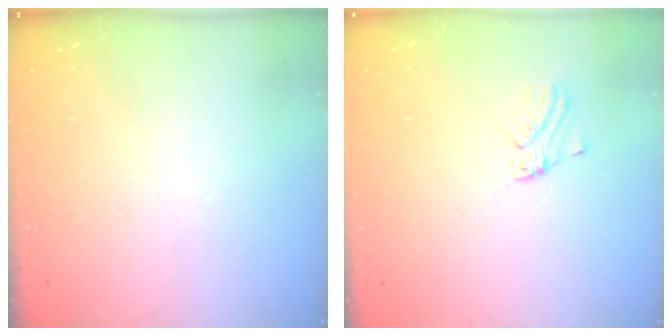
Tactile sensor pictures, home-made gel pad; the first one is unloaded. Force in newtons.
{"total": 1.4, "press": 1.4, "slide": 0.1}